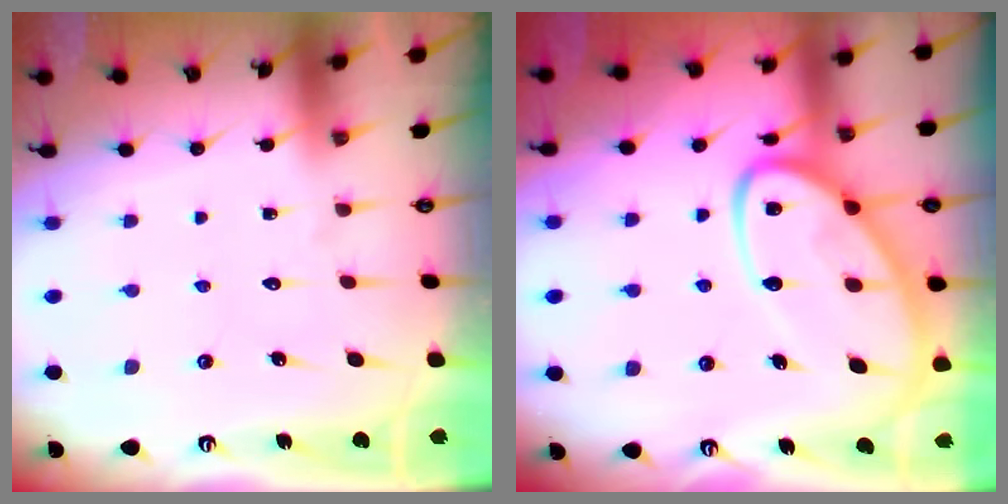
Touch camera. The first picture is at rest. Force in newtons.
{"total": 15.5, "press": 15.4, "slide": 1.5}